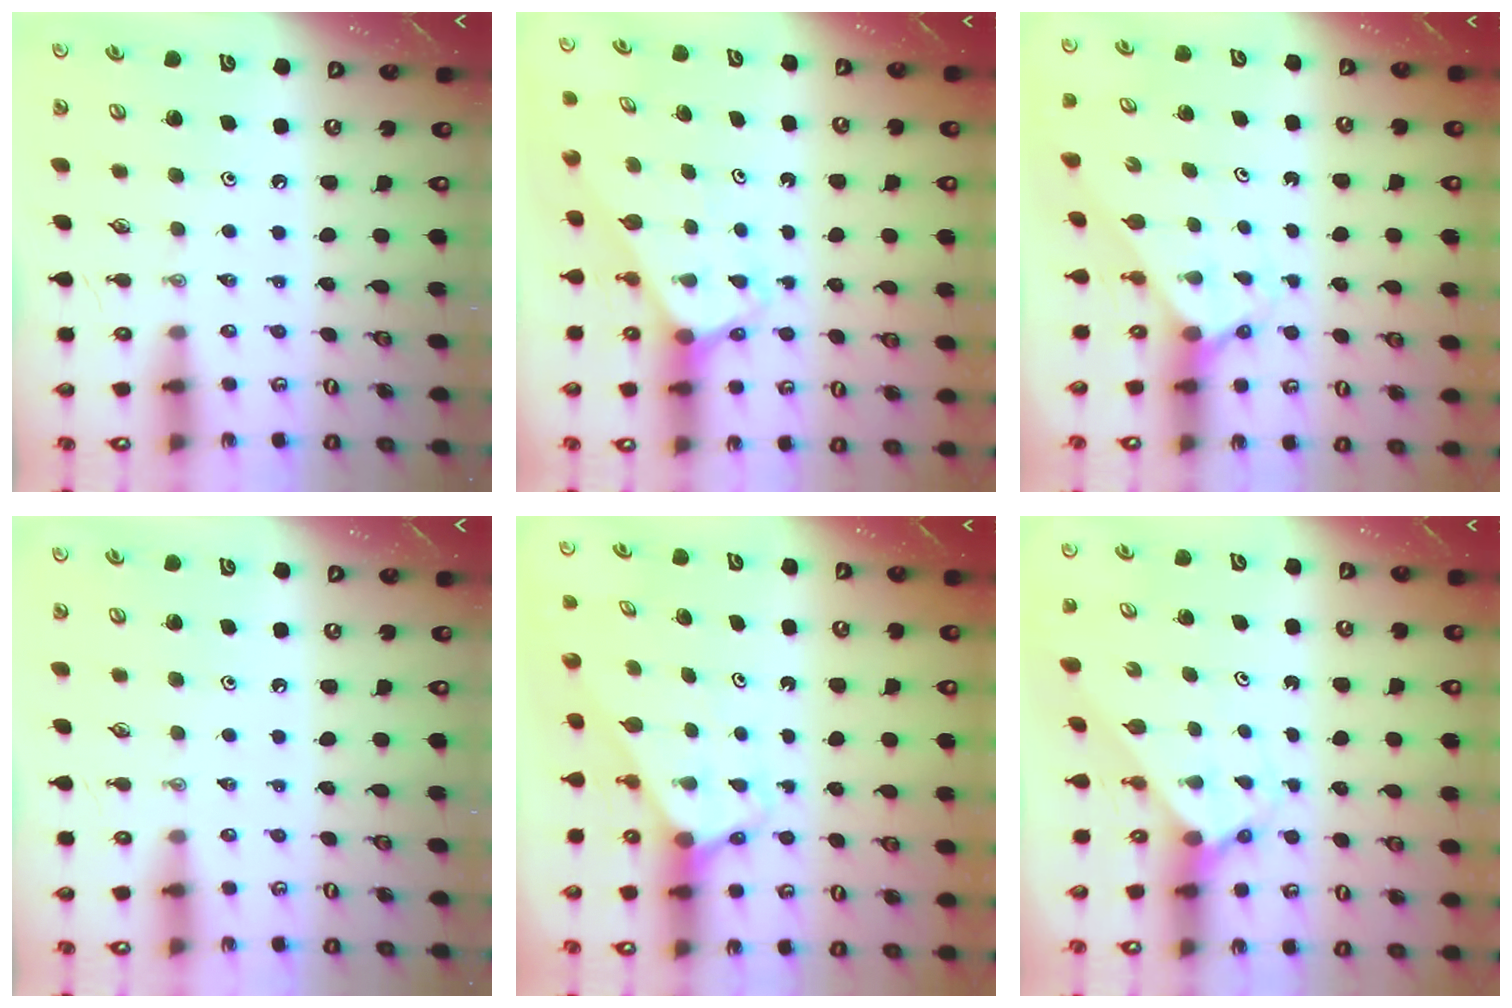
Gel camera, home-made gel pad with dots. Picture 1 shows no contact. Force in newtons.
{"total": 2.7, "press": 2.7, "slide": 0.2}
{"total": 1.9, "press": 1.9, "slide": 0.2}
{"total": 0.0}
{"total": 2.6, "press": 2.6, "slide": 0.1}
{"total": 2.3, "press": 2.3, "slide": 0.2}